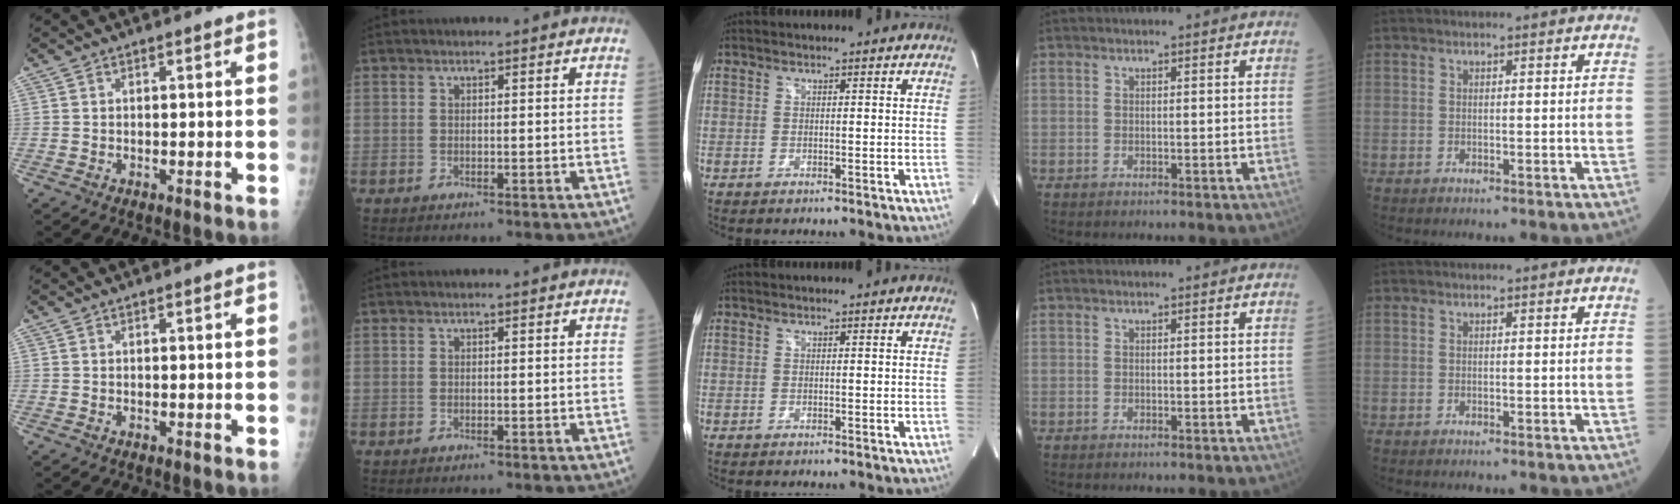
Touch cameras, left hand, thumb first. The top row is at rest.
{}